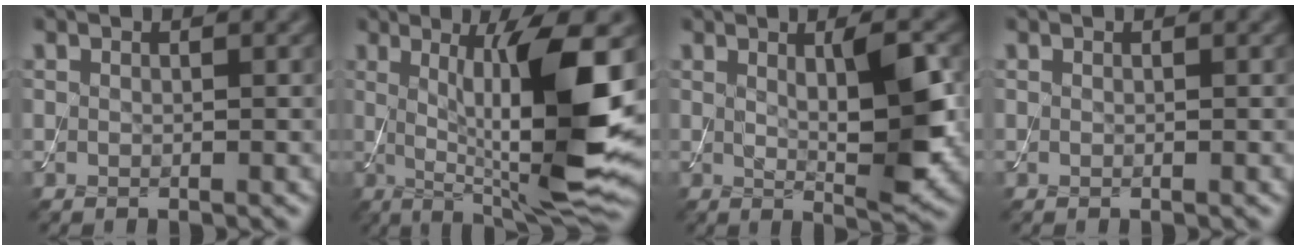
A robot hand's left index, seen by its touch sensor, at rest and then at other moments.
{"total": 11.6, "force": [0.7, 2.3, 11.3], "torque": [-0.172, -0.011, 0.022]}
{"total": 5.4, "force": [1.0, 1.1, 5.1], "torque": [-0.076, -0.005, 0.019]}
{"total": 0.0}